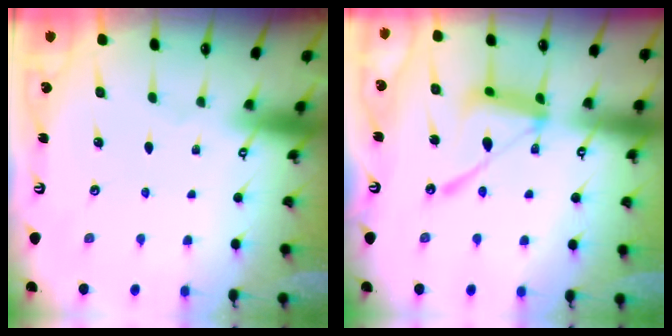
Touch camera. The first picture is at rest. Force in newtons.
{"total": 14.3, "press": 14.2, "slide": 1.3}